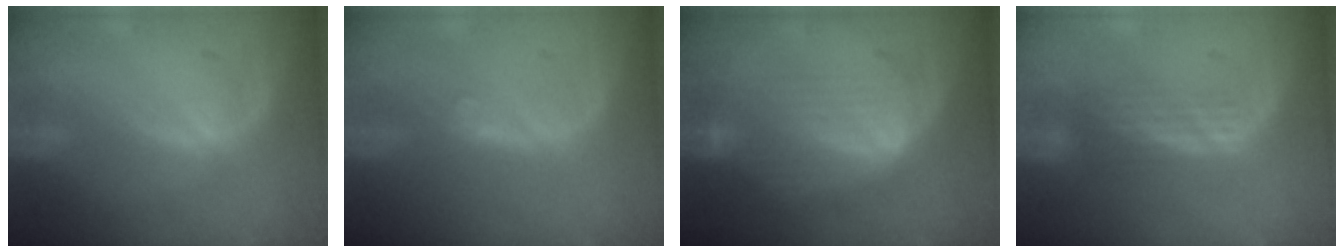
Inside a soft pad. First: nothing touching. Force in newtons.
{"total": 1.3, "press": 1.1, "slide": 0.7}
{"total": 7.1, "press": 7.1, "slide": 0.8}
{"total": 3.6, "press": 3.1, "slide": 1.9}